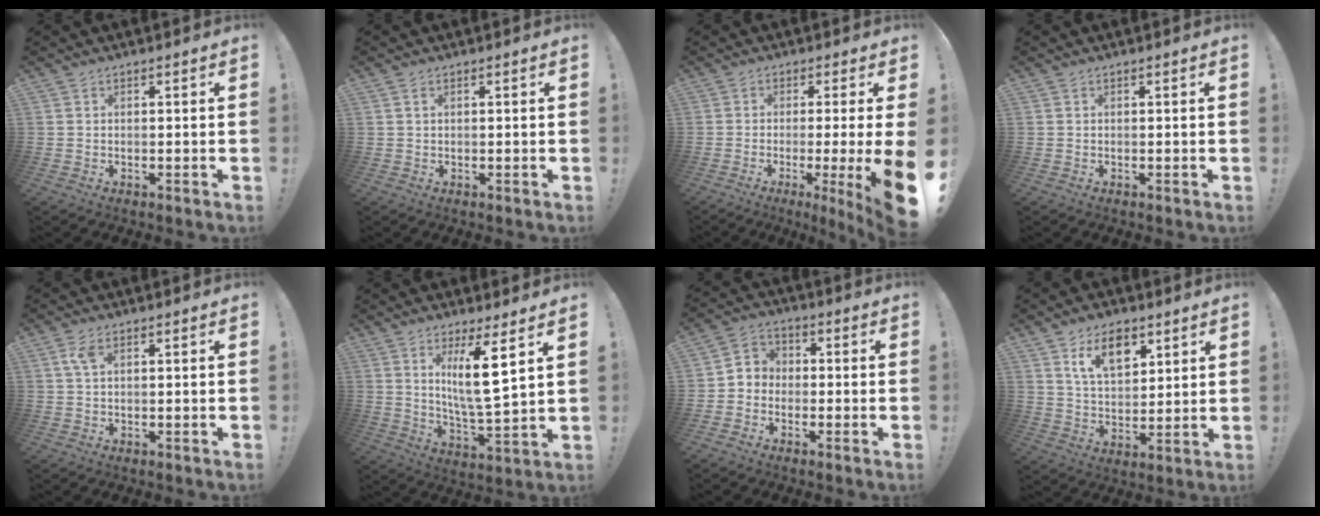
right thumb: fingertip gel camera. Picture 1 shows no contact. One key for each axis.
{"total": 1.0, "fx": 0.5, "fy": 0.4, "fz": 0.7, "tx": -0.019, "ty": 0.002, "tz": 0.011}
{"total": 10.4, "fx": -2.2, "fy": -0.1, "fz": 10.1, "tx": -0.141, "ty": -0.008, "tz": -0.026}
{"total": 0.0}
{"total": 3.4, "fx": 1.2, "fy": 1.4, "fz": 2.8, "tx": -0.057, "ty": 0.003, "tz": 0.022}
{"total": 12.3, "fx": 5.3, "fy": 1.1, "fz": 11.0, "tx": -0.176, "ty": -0.038, "tz": 0.077}
{"total": 5.1, "fx": -2.9, "fy": 4.1, "fz": 1.1, "tx": -0.021, "ty": 0.030, "tz": -0.048}
{"total": 11.3, "fx": 6.7, "fy": 6.7, "fz": 6.1, "tx": -0.096, "ty": -0.029, "tz": 0.125}